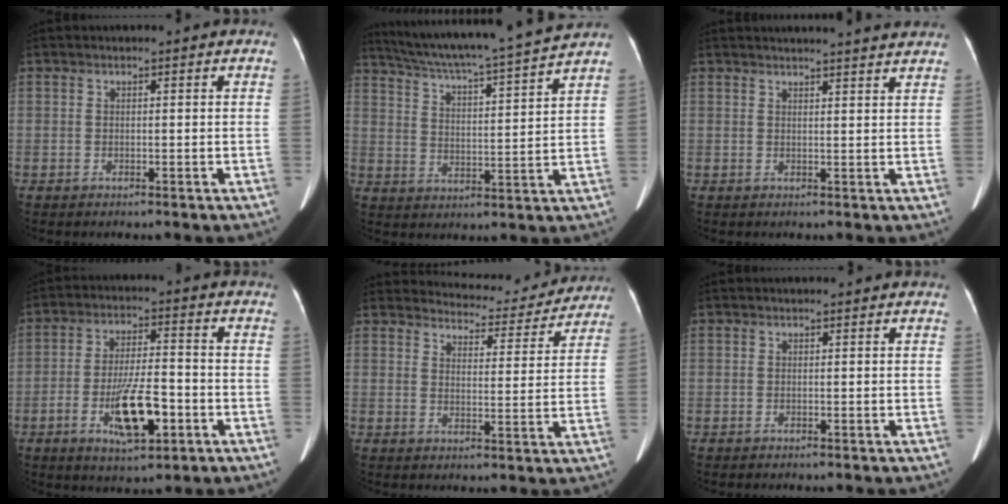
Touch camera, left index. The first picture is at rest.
{"total": 16.8, "force": [15.3, -1.6, 6.8], "torque": [-0.123, -0.019, 0.228]}
{"total": 10.5, "force": [10.1, -0.3, 3.1], "torque": [-0.039, 0.004, 0.105]}
{"total": 10.0, "force": [-3.8, 2.8, 8.8], "torque": [-0.166, -0.002, -0.063]}
{"total": 11.7, "force": [11.4, 2.7, 1.0], "torque": [-0.001, -0.008, 0.131]}
{"total": 0.0}